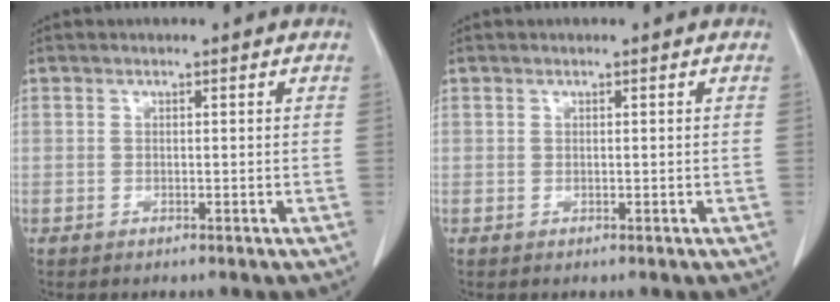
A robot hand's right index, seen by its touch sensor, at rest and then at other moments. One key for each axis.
{"total": 0.0}